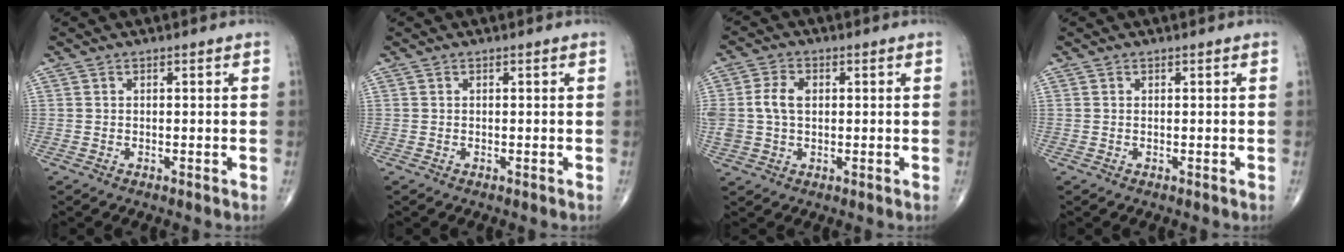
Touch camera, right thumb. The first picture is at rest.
{"total": 0.0}
{"total": 6.6, "force": [0.6, 4.5, 4.7], "torque": [-0.105, 0.014, 0.014]}
{"total": 0.0}